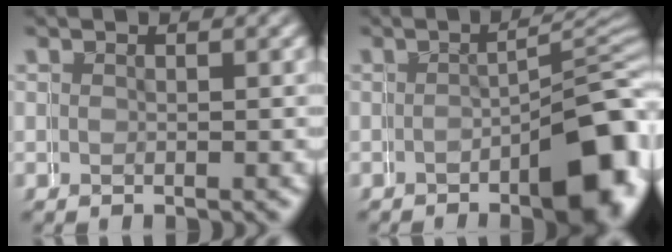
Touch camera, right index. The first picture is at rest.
{"total": 9.3, "force": [-4.3, 3.2, 7.7], "torque": [-0.068, 0.008, -0.059]}